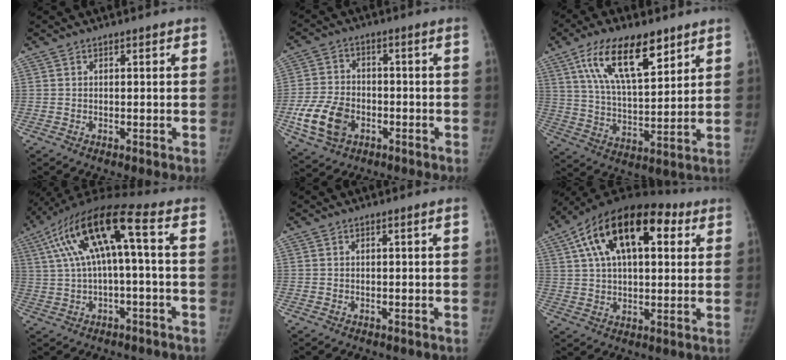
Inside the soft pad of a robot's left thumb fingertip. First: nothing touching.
{"total": 10.5, "force": [-3.7, 7.3, 6.5], "torque": [-0.121, 0.013, -0.066]}
{"total": 15.9, "force": [8.8, 6.5, 11.6], "torque": [-0.175, -0.033, 0.162]}
{"total": 14.7, "force": [2.3, 3.7, 14.1], "torque": [-0.283, 0.056, 0.042]}
{"total": 0.0}
{"total": 22.5, "force": [8.6, 11.8, 17.1], "torque": [-0.274, 0.027, 0.134]}